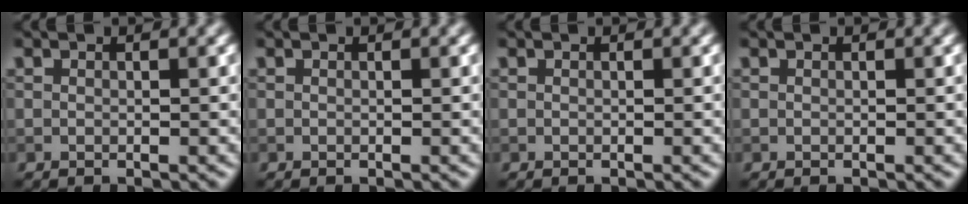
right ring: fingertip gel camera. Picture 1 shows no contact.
{"total": 0.0}
{"total": 0.0}
{"total": 0.0}